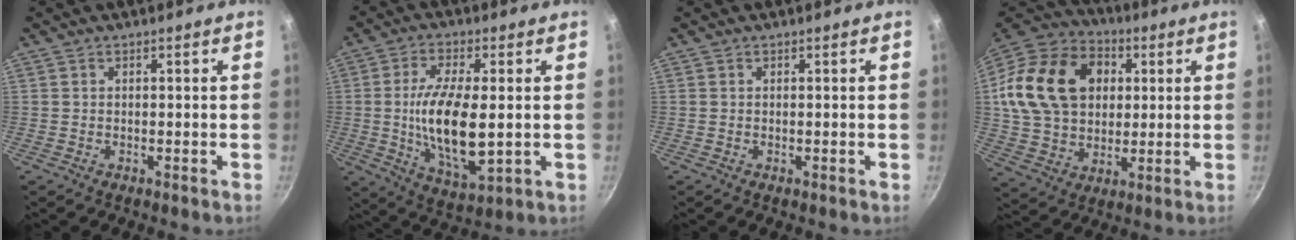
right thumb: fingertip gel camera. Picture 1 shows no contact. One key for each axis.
{"total": 15.1, "fx": -0.2, "fy": 5.8, "fz": 13.9, "tx": -0.260, "ty": -0.011, "tz": 0.000}
{"total": 0.0}
{"total": 23.1, "fx": 4.8, "fy": 17.3, "fz": 14.4, "tx": -0.238, "ty": 0.017, "tz": 0.084}